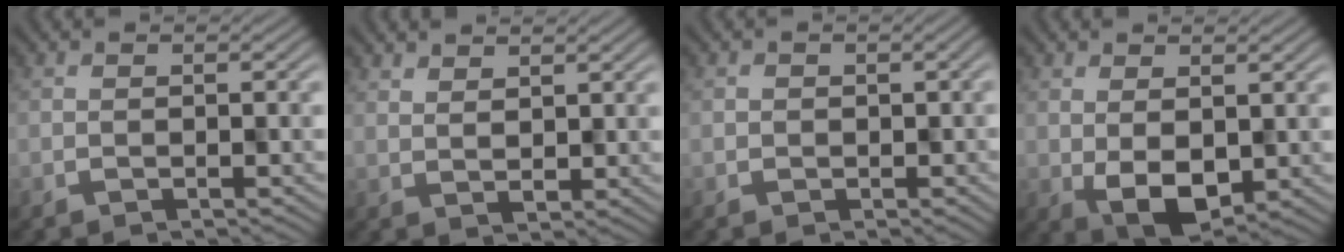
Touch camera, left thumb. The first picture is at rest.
{"total": 2.4, "force": [2.4, 0.3, 0.3], "torque": [-0.009, -0.002, 0.045]}
{"total": 1.4, "force": [-0.3, 1.3, 0.3], "torque": [0.000, -0.007, -0.005]}
{"total": 5.7, "force": [0.2, 3.1, 4.8], "torque": [-0.088, -0.018, 0.009]}